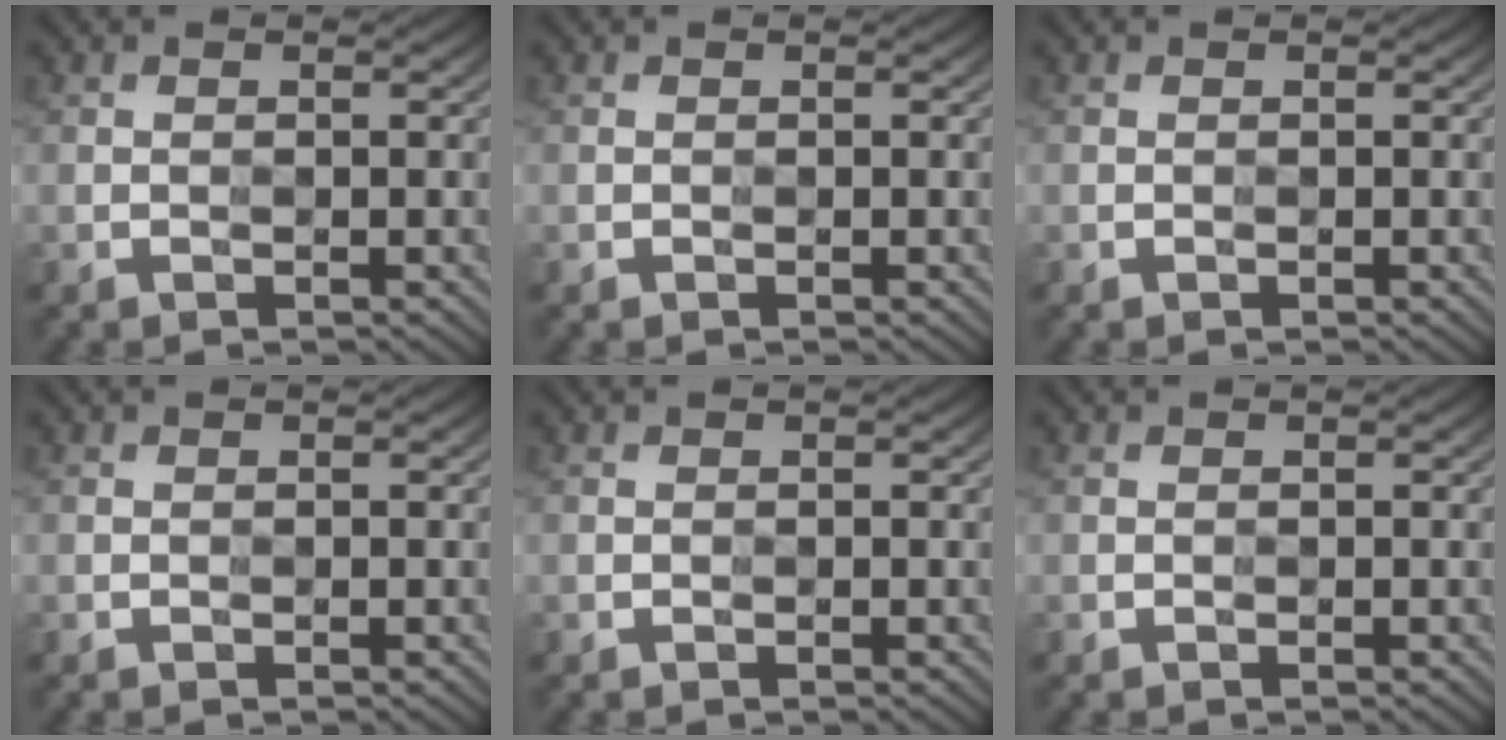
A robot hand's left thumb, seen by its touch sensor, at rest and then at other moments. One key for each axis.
{"total": 0.0}
{"total": 0.0}
{"total": 0.0}
{"total": 0.0}
{"total": 0.0}